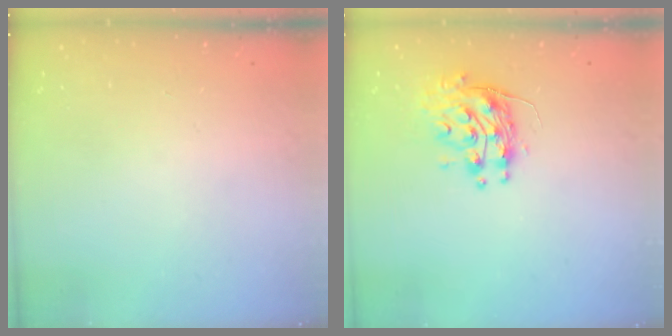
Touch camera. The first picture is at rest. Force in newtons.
{"total": 10.9, "press": 10.8, "slide": 0.8}